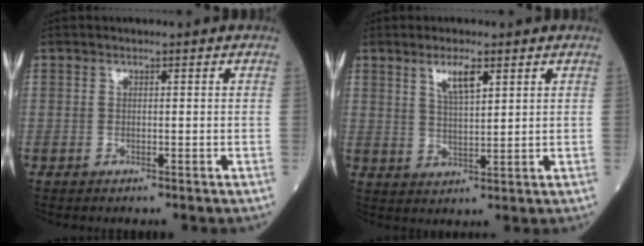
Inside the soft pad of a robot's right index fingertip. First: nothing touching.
{"total": 4.6, "force": [2.6, 0.9, 3.6], "torque": [-0.071, 0.000, 0.050]}